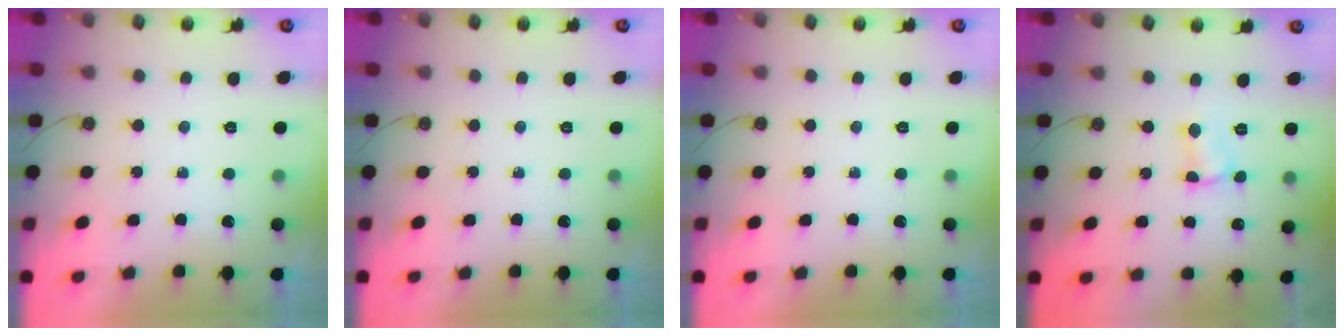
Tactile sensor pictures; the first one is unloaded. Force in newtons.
{"total": 0.0}
{"total": 0.0}
{"total": 2.8, "press": 2.8, "slide": 0.3}